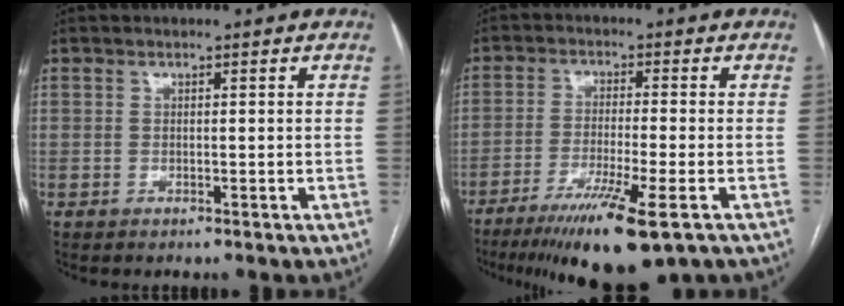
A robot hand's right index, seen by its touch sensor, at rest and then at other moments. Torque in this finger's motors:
{"motor_torque": [1.44, -0.70, 0.67, 0.17]}